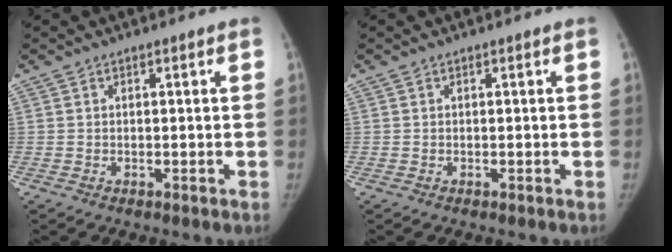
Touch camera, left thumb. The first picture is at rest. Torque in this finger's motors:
{"motor_torque": [0.02, 0.07, 0.27, -0.05, 0.02]}